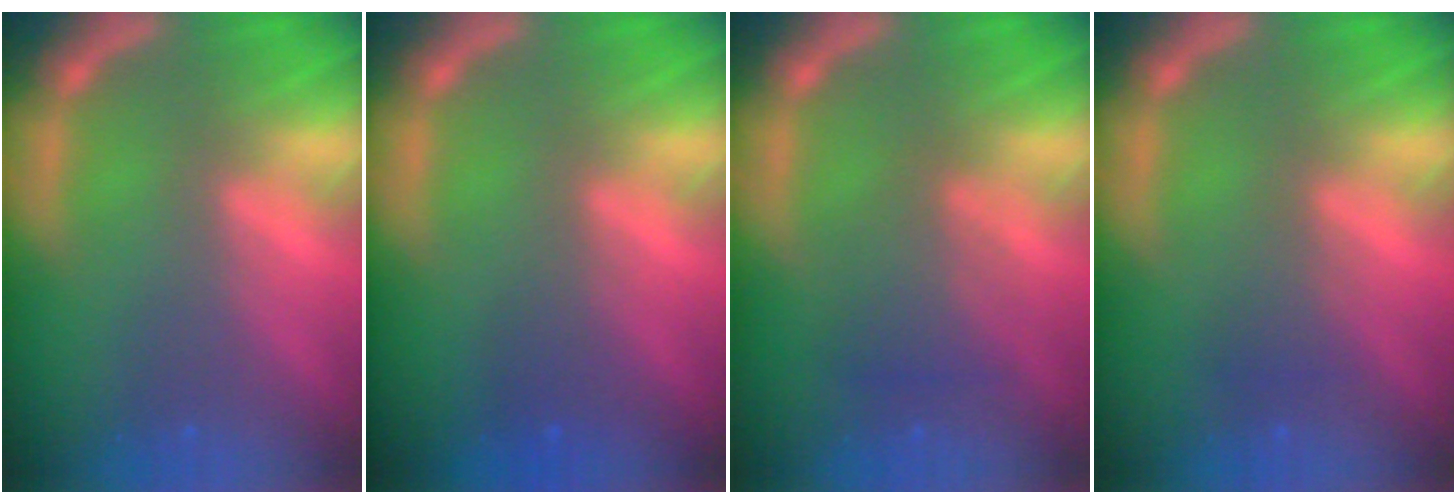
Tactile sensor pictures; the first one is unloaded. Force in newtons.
{"total": 1.5}
{"total": 3.0}
{"total": 1.5}